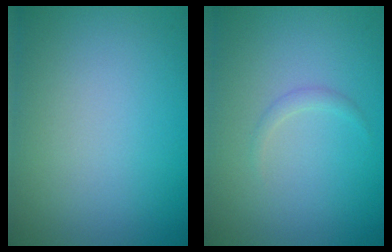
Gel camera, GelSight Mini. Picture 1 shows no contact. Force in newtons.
{"total": 0.7, "press": 0.7, "slide": 0.0}